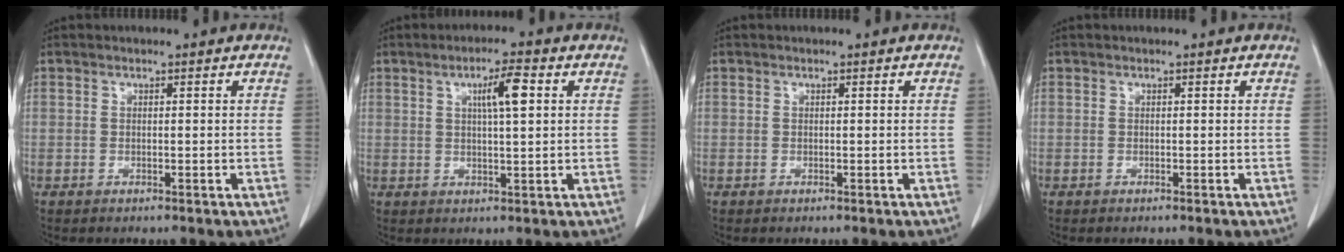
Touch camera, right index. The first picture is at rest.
{"total": 5.2, "force": [1.6, 0.5, 4.9], "torque": [-0.083, 0.003, 0.027]}
{"total": 0.0}
{"total": 0.0}